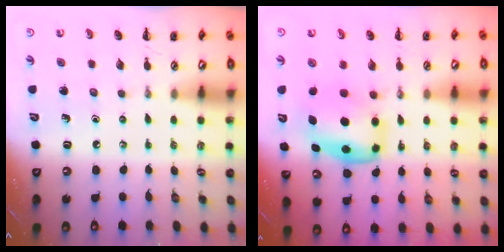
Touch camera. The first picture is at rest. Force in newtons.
{"total": 6.1, "press": 6.0, "slide": 1.0}